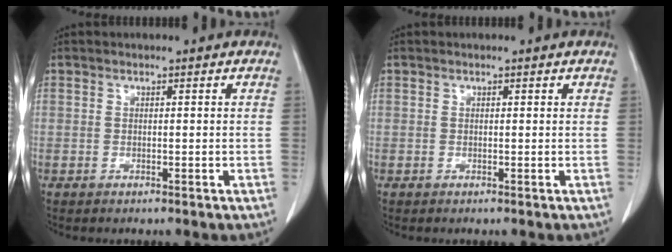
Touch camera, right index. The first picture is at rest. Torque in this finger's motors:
{"motor_torque": [-0.06, 0.06, 0.02, -0.01]}